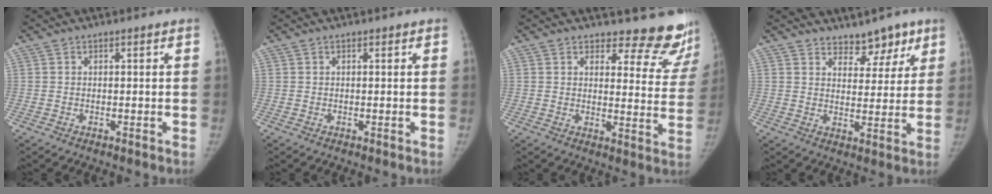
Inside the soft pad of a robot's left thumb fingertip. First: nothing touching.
{"total": 0.0}
{"total": 13.8, "force": [13.0, 4.0, 2.1], "torque": [0.028, -0.126, 0.130]}
{"total": 6.8, "force": [5.3, 3.6, 2.2], "torque": [0.012, -0.033, 0.079]}